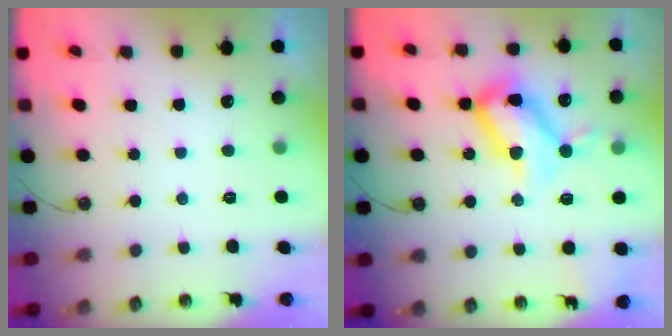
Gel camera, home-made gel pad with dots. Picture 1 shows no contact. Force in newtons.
{"total": 20.9, "press": 20.8, "slide": 2.0}